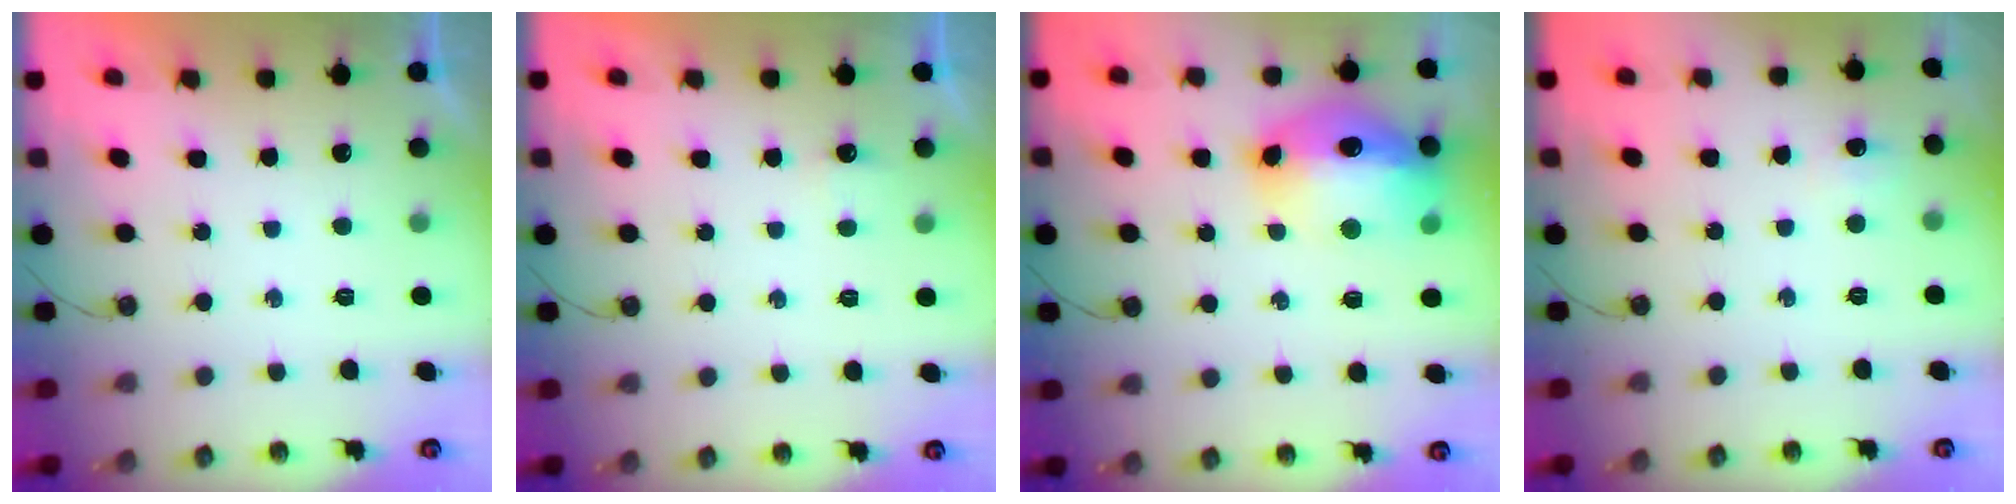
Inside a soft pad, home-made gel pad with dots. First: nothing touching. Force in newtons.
{"total": 2.7, "press": 2.6, "slide": 0.8}
{"total": 18.3, "press": 18.3, "slide": 1.7}
{"total": 5.6, "press": 5.6, "slide": 0.8}